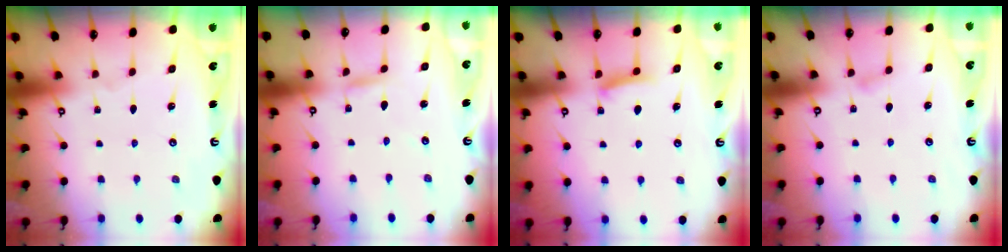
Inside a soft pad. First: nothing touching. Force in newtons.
{"total": 2.7, "press": 2.7, "slide": 0.1}
{"total": 5.9, "press": 5.8, "slide": 0.7}
{"total": 3.3, "press": 3.3, "slide": 0.4}